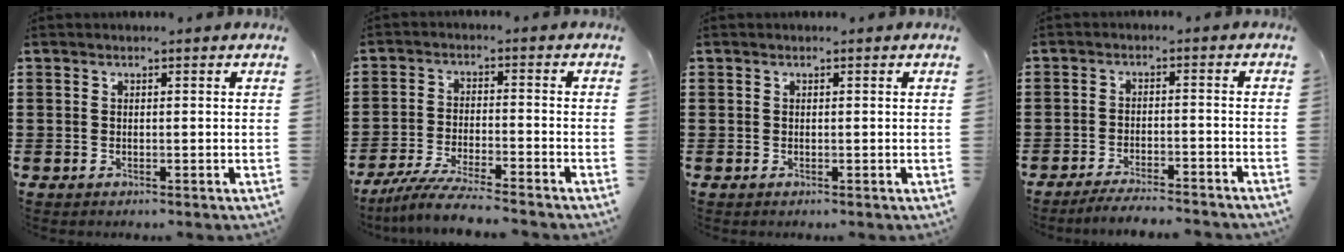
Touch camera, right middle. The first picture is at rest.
{"total": 6.0, "force": [-5.5, -0.1, 2.5], "torque": [-0.058, -0.016, -0.107]}
{"total": 0.0}
{"total": 3.7, "force": [-3.6, -0.1, 0.9], "torque": [-0.015, 0.000, -0.072]}